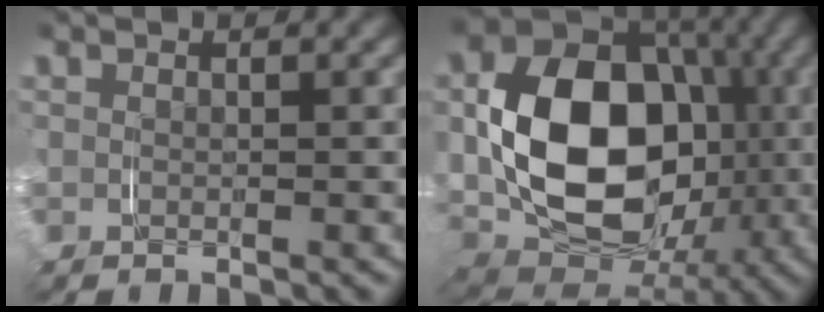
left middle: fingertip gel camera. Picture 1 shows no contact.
{"total": 16.4, "force": [-1.7, 11.6, 11.4], "torque": [-0.219, -0.034, -0.022]}